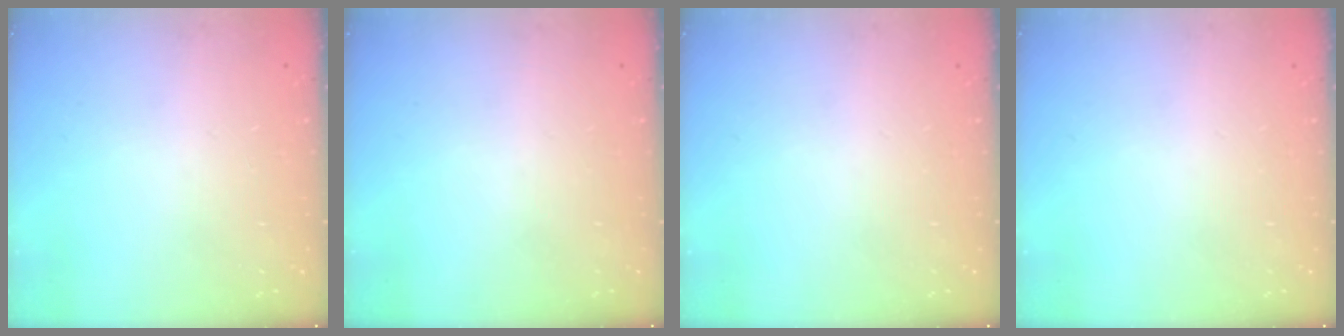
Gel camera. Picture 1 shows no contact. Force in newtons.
{"total": 0.0}
{"total": 0.0}
{"total": 0.0}